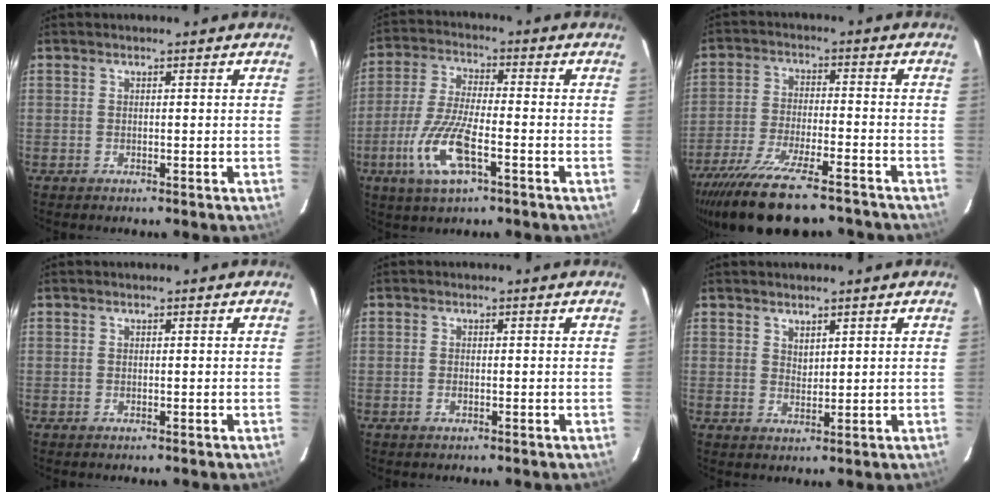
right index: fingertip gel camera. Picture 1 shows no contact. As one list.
[{"total": 11.9, "force": [-4.9, 3.4, 10.3], "torque": [-0.223, -0.011, -0.094]}, {"total": 21.4, "force": [-17.3, 5.0, 11.4], "torque": [-0.228, -0.050, -0.275]}, {"total": 0.0}, {"total": 1.0, "force": [-0.4, 0.6, 0.7], "torque": [-0.015, 0.000, -0.007]}, {"total": 2.1, "force": [1.7, 1.1, 0.8], "torque": [-0.009, -0.001, 0.032]}]